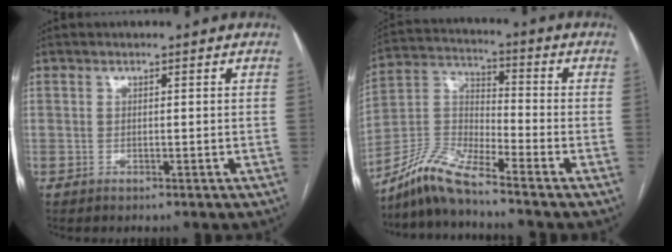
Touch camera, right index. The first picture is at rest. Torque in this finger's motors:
{"motor_torque": [0.88, -1.18, 0.07, 0.01]}